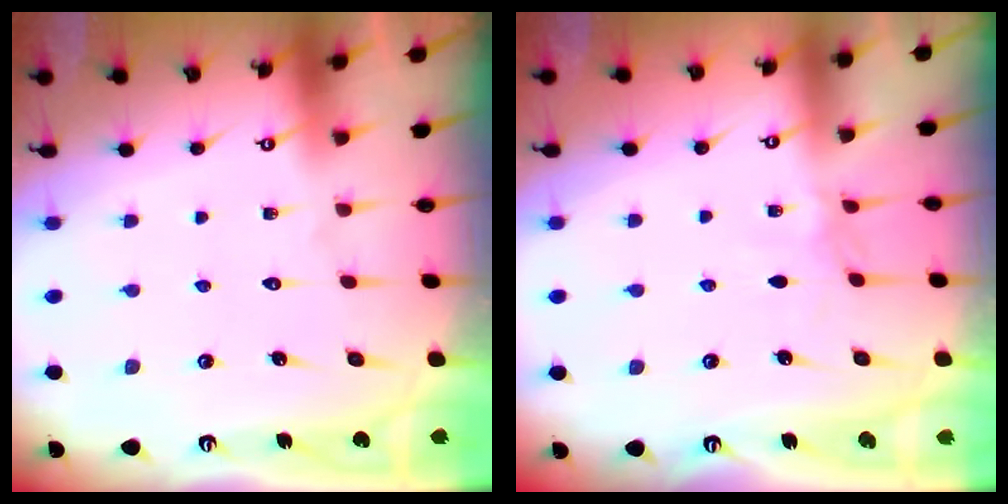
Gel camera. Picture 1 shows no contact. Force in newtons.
{"total": 2.9, "press": 2.9, "slide": 0.5}